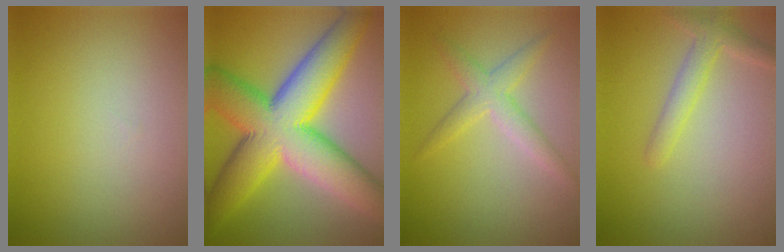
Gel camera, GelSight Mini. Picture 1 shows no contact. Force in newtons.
{"total": 14.2, "press": 14.2, "slide": 0.1}
{"total": 2.6, "press": 2.6, "slide": 0.1}
{"total": 2.3, "press": 2.3, "slide": 0.1}